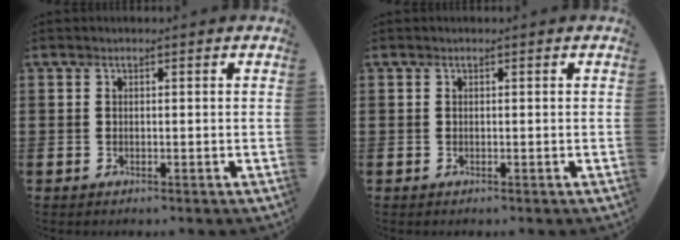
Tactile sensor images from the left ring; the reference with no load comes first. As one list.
[{"total": 0.0}]